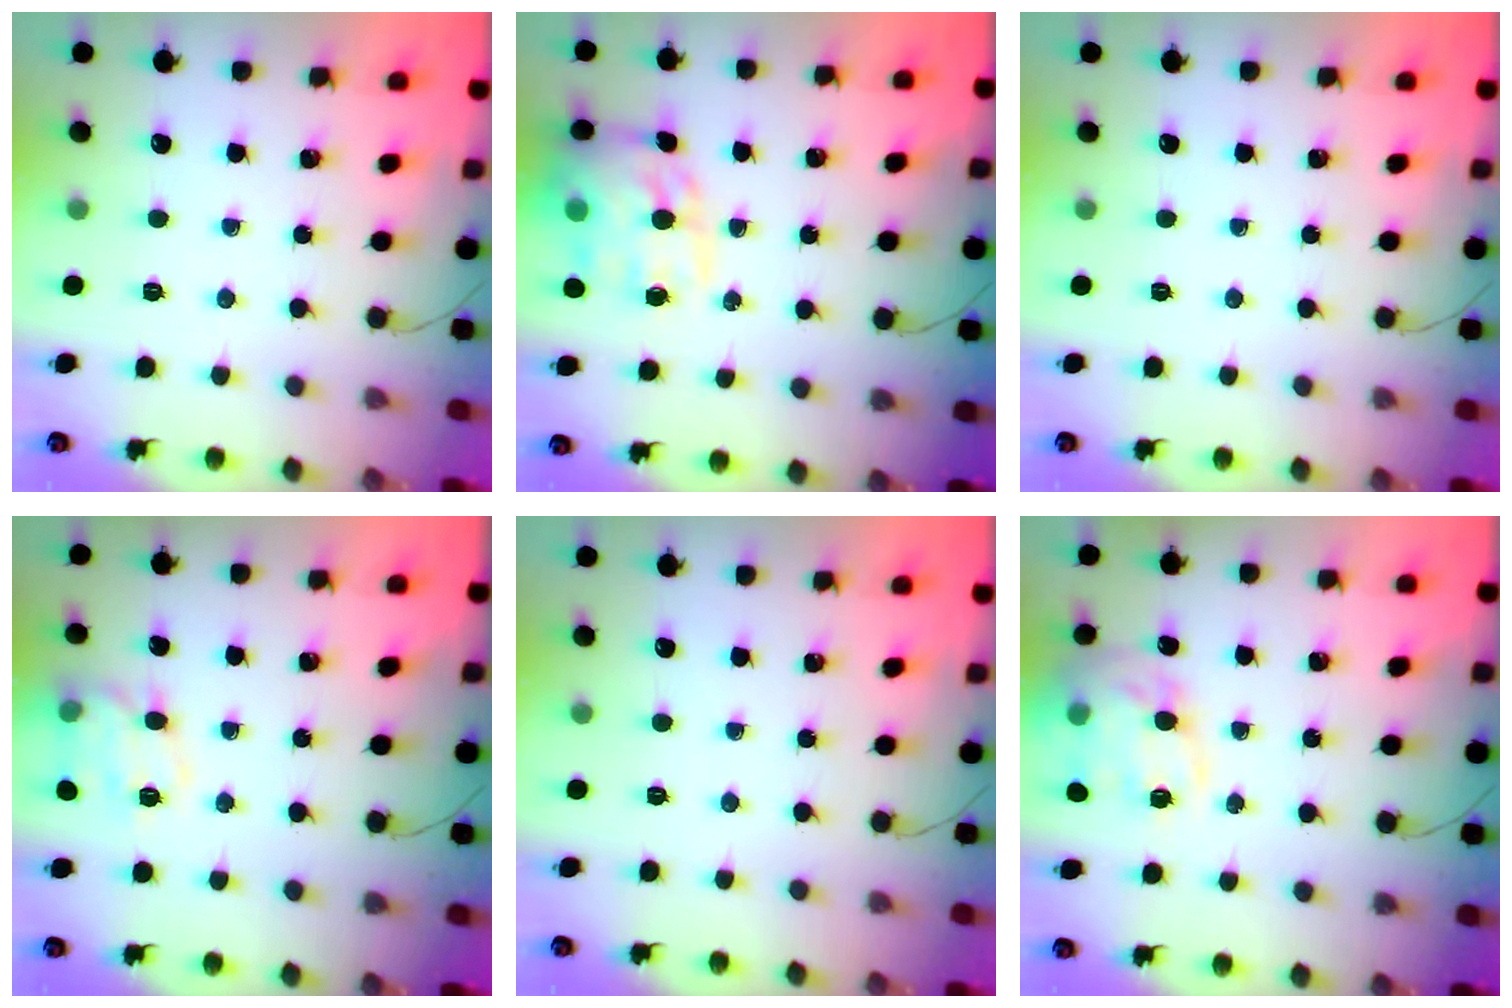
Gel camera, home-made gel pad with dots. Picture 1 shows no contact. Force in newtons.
{"total": 16.8, "press": 16.4, "slide": 3.7}
{"total": 0.0}
{"total": 12.9, "press": 12.9, "slide": 0.6}
{"total": 0.0}
{"total": 14.8, "press": 14.6, "slide": 2.5}